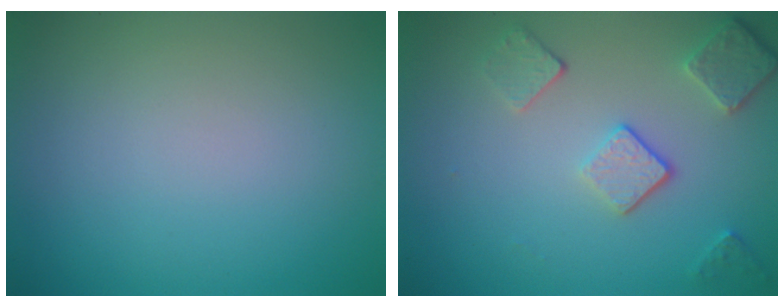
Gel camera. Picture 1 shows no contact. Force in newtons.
{"total": 3.5, "press": 2.7, "slide": 2.1}